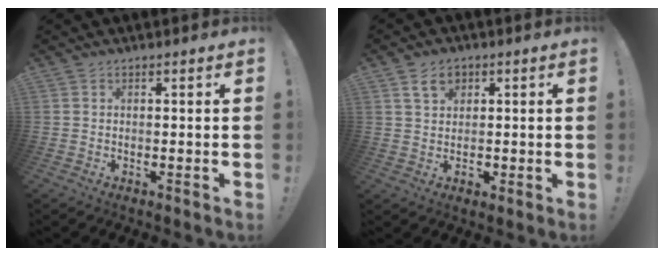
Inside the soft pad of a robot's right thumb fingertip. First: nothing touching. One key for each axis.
{"total": 7.0, "fx": 3.2, "fy": 5.5, "fz": 2.8, "tx": -0.039, "ty": -0.009, "tz": 0.061}